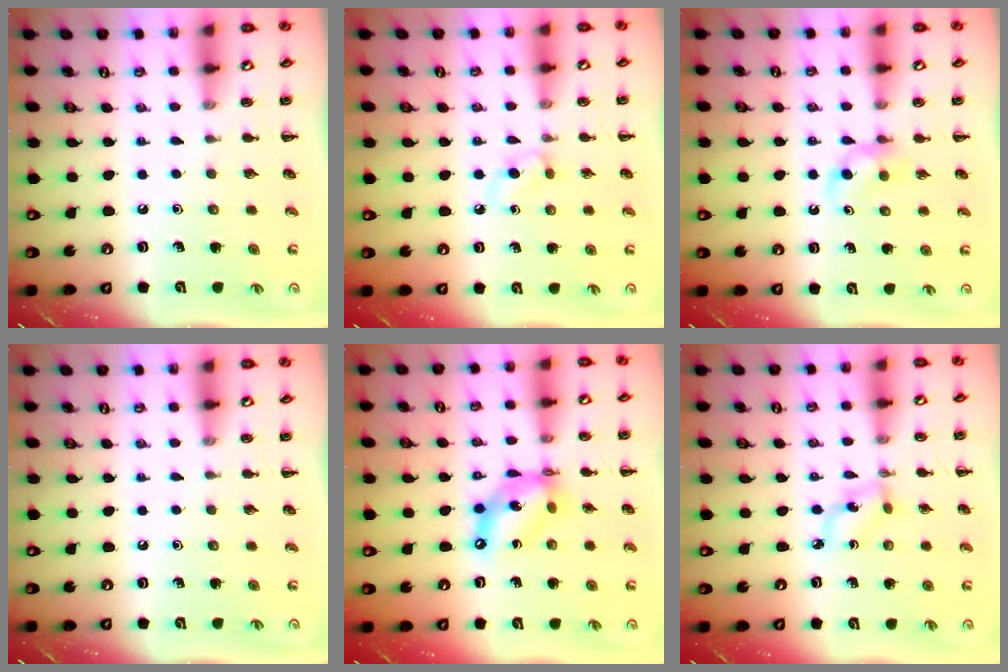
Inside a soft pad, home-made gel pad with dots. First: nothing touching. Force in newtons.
{"total": 2.9, "press": 2.7, "slide": 1.2}
{"total": 3.7, "press": 3.5, "slide": 1.2}
{"total": 0.0}
{"total": 12.3, "press": 11.9, "slide": 3.3}
{"total": 2.8, "press": 2.7, "slide": 0.8}